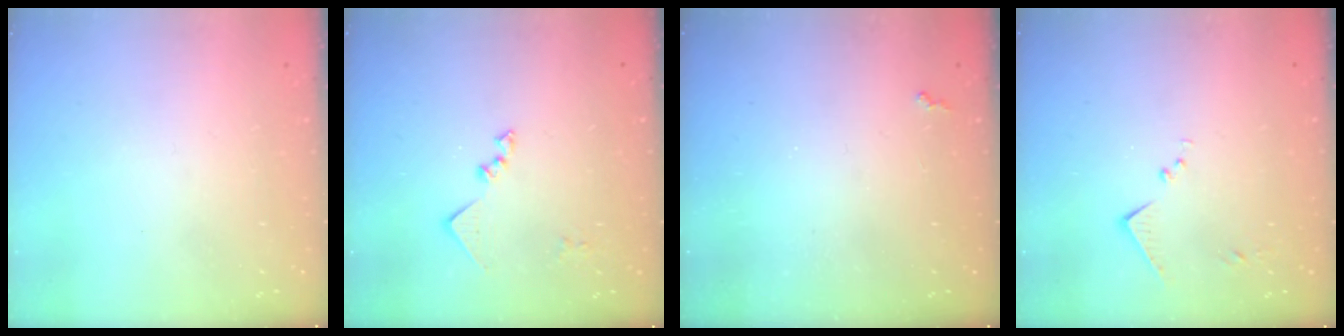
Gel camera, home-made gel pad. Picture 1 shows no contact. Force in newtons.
{"total": 9.6, "press": 9.6, "slide": 0.1}
{"total": 2.3, "press": 2.3, "slide": 0.5}
{"total": 6.9, "press": 6.8, "slide": 0.6}